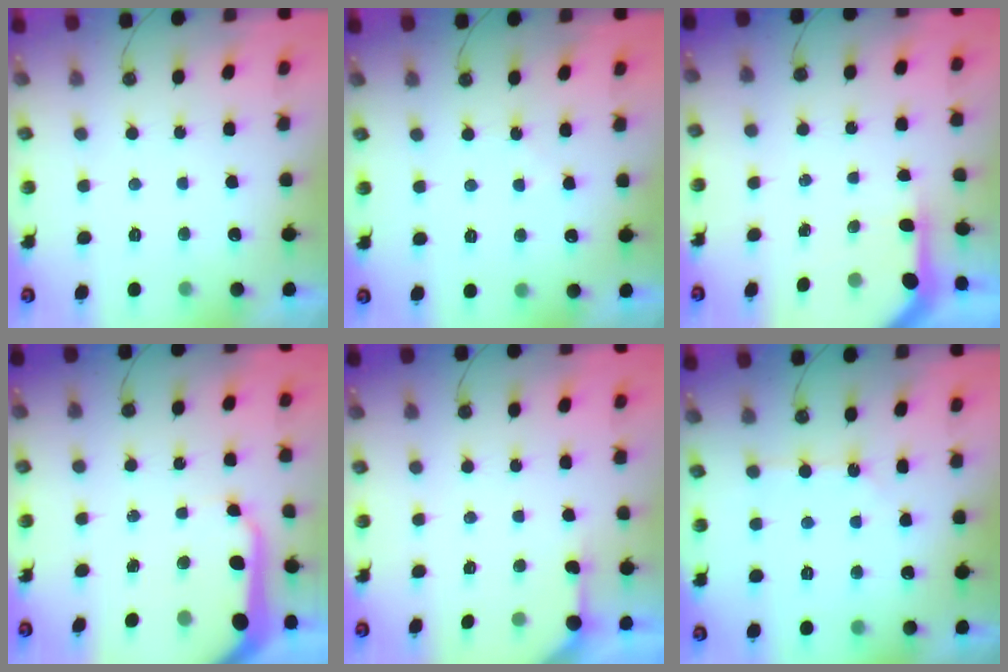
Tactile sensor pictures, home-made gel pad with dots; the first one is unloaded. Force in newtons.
{"total": 3.1, "press": 3.1, "slide": 0.6}
{"total": 3.8, "press": 3.8, "slide": 0.3}
{"total": 12.0, "press": 11.9, "slide": 1.1}
{"total": 2.7, "press": 2.7, "slide": 0.3}
{"total": 2.1, "press": 2.1, "slide": 0.3}